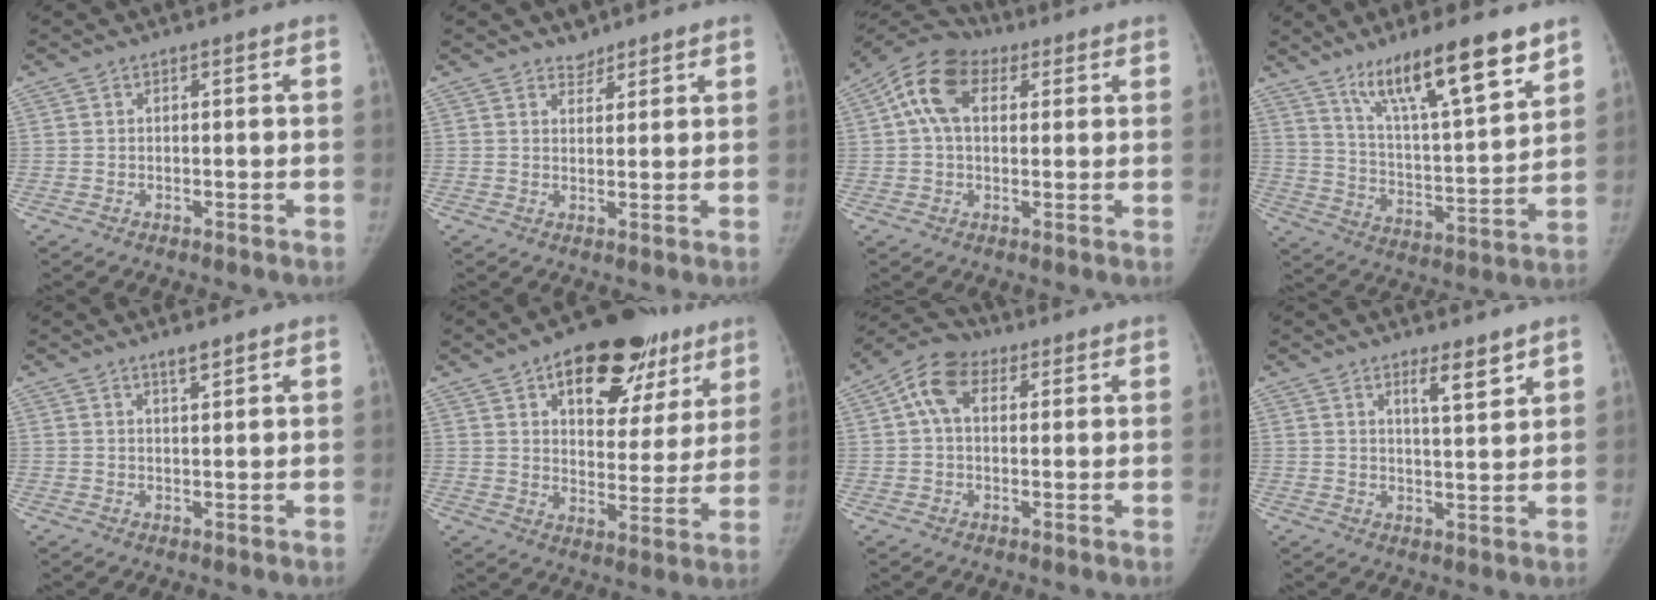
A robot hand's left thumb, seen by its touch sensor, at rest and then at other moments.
{"total": 2.4, "force": [2.0, 1.3, 0.0], "torque": [0.018, -0.014, 0.027]}
{"total": 11.5, "force": [3.6, 7.5, 8.0], "torque": [-0.138, 0.028, 0.052]}
{"total": 19.1, "force": [12.8, 3.9, 13.6], "torque": [-0.196, -0.066, 0.222]}
{"total": 2.3, "force": [1.9, 0.5, 1.3], "torque": [-0.017, -0.013, 0.032]}
{"total": 23.0, "force": [12.6, 12.4, 14.7], "torque": [-0.149, -0.015, 0.181]}
{"total": 8.5, "force": [2.8, 5.8, 5.7], "torque": [-0.093, 0.020, 0.038]}
{"total": 4.9, "force": [3.5, 1.0, 3.3], "torque": [-0.044, -0.031, 0.056]}